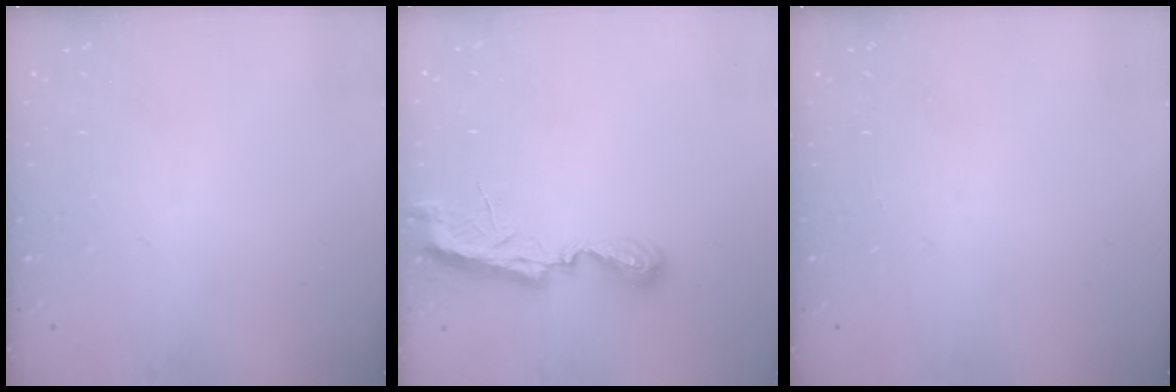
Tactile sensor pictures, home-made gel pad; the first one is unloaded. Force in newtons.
{"total": 7.2, "press": 7.2, "slide": 0.1}
{"total": 0.0}